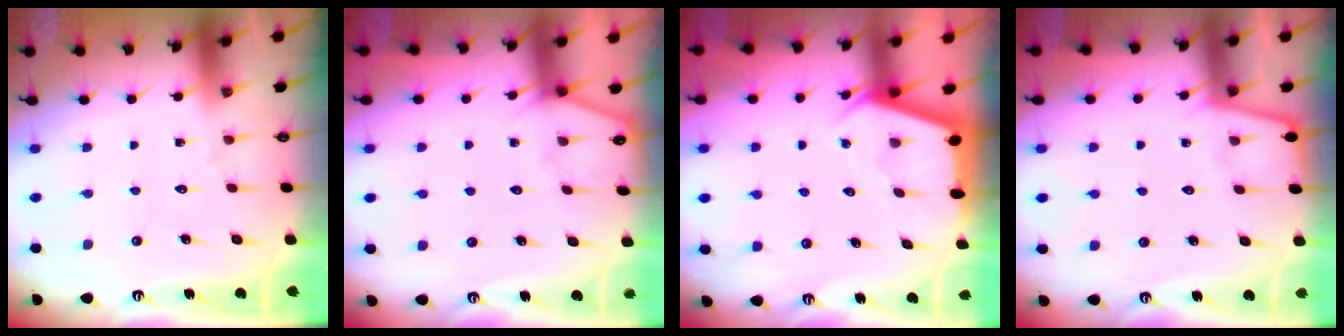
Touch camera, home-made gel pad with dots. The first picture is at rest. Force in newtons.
{"total": 2.4, "press": 2.3, "slide": 0.4}
{"total": 2.9, "press": 2.9, "slide": 0.4}
{"total": 2.4, "press": 2.4, "slide": 0.4}